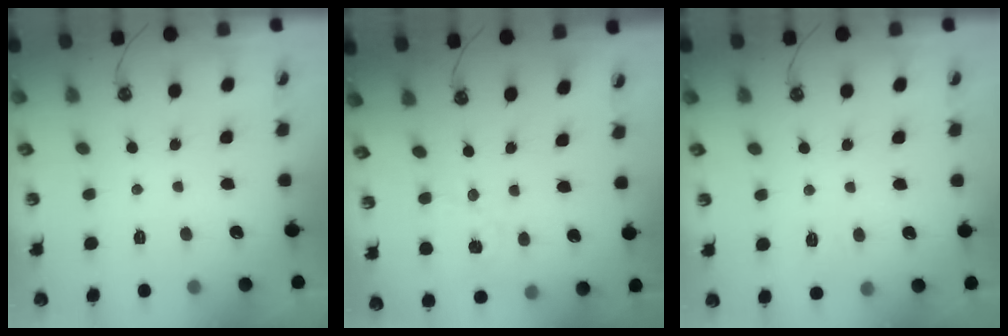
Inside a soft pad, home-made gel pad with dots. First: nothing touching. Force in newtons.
{"total": 2.9, "press": 2.9, "slide": 0.4}
{"total": 7.1, "press": 7.1, "slide": 0.7}